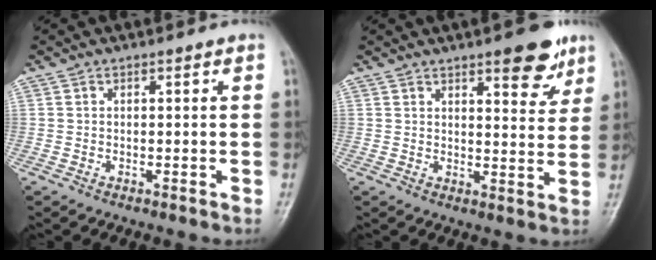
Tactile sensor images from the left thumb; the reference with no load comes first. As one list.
[{"total": 8.4, "force": [5.4, 2.8, 5.9], "torque": [-0.055, -0.030, 0.070]}]